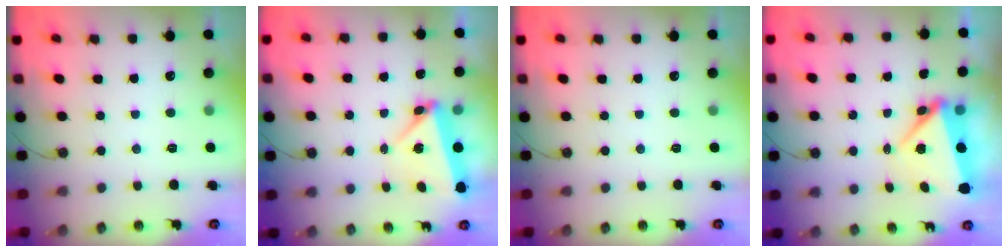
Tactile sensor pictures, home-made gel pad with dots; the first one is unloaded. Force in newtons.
{"total": 5.6, "press": 5.5, "slide": 0.8}
{"total": 0.0}
{"total": 7.1, "press": 7.1, "slide": 0.3}